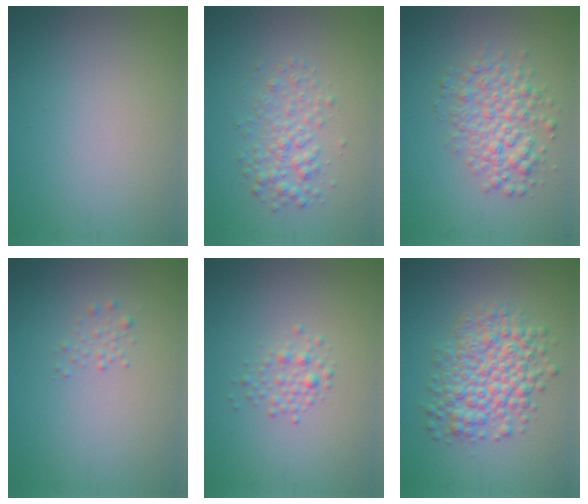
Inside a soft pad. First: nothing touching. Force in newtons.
{"total": 2.7, "press": 2.7, "slide": 0.1}
{"total": 4.5, "press": 4.5, "slide": 0.1}
{"total": 0.8, "press": 0.8, "slide": 0.0}
{"total": 1.6, "press": 1.6, "slide": 0.0}
{"total": 6.4, "press": 6.4, "slide": 0.1}